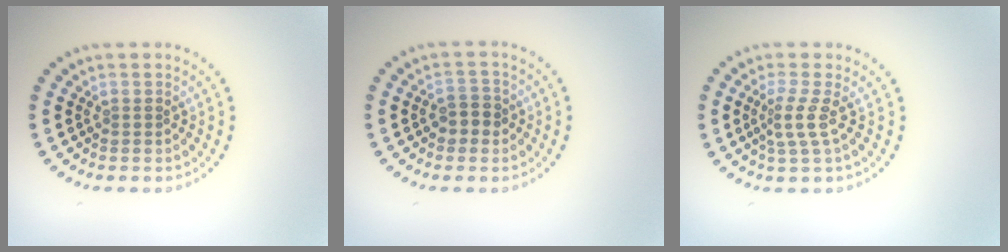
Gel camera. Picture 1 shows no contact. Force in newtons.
{"total": 2.1, "press": 2.1, "slide": 0.5}
{"total": 2.2, "press": 1.5, "slide": 1.7}